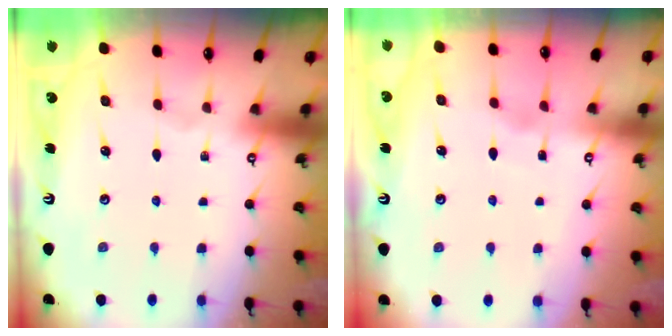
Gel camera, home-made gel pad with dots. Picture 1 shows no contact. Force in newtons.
{"total": 2.2, "press": 2.1, "slide": 0.3}